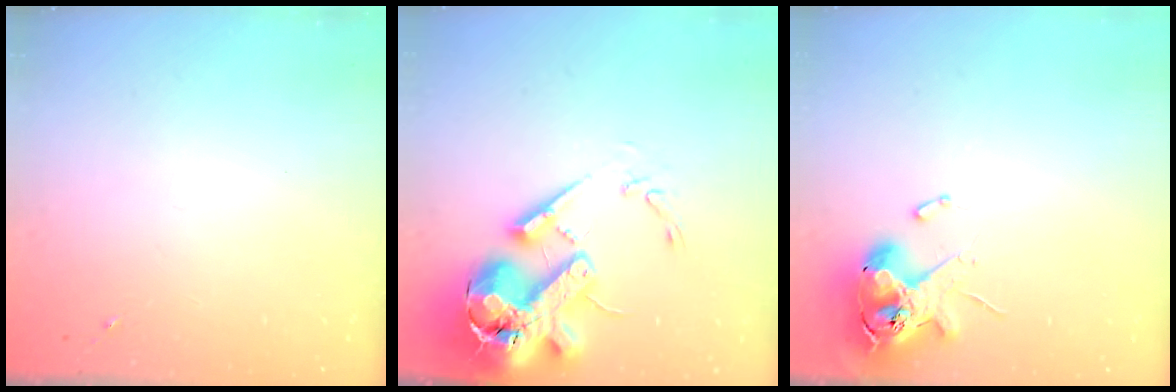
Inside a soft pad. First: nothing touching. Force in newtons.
{"total": 20.8, "press": 20.5, "slide": 3.5}
{"total": 12.1, "press": 11.9, "slide": 1.9}